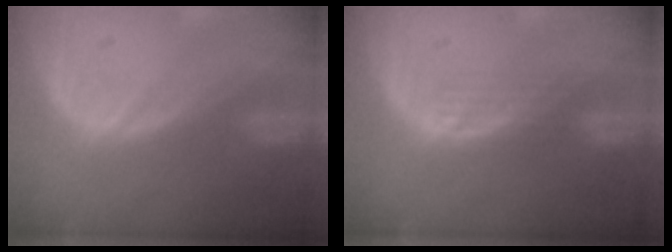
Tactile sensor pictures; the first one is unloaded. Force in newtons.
{"total": 2.4, "press": 2.3, "slide": 0.4}